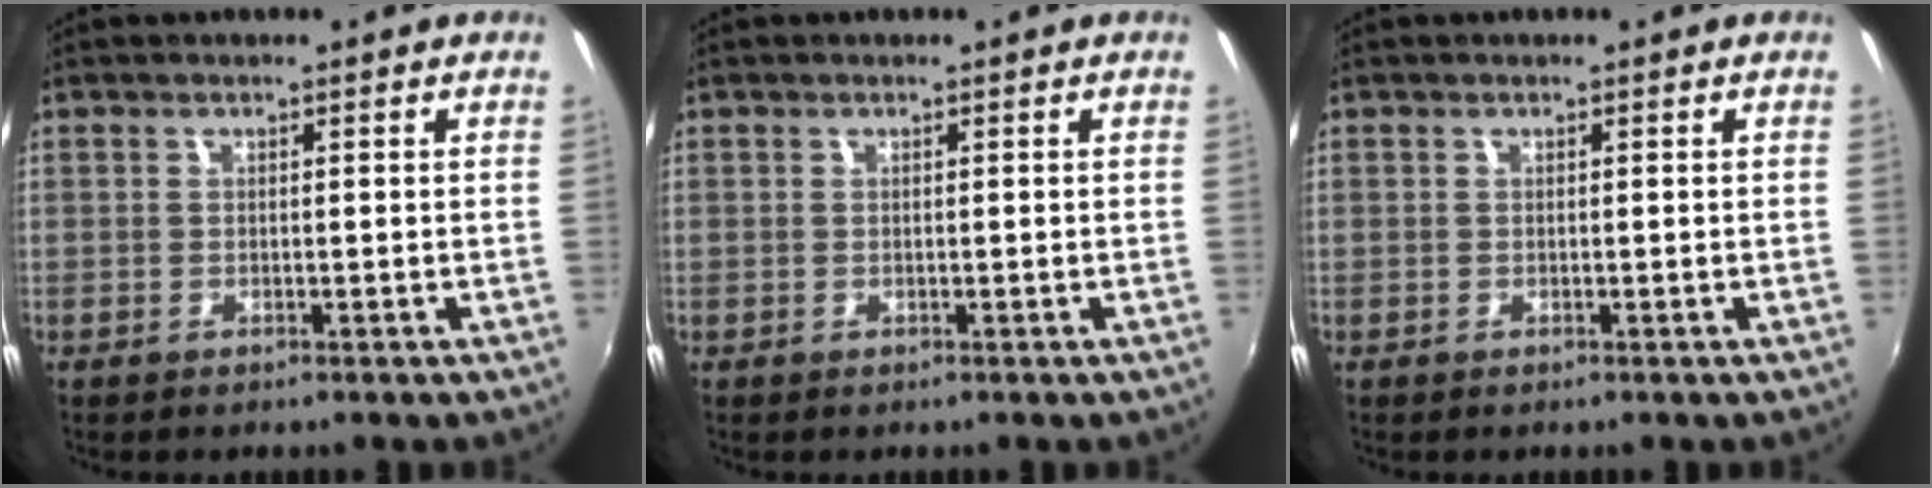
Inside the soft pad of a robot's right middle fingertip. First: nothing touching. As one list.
[{"total": 0.0}, {"total": 0.0}]